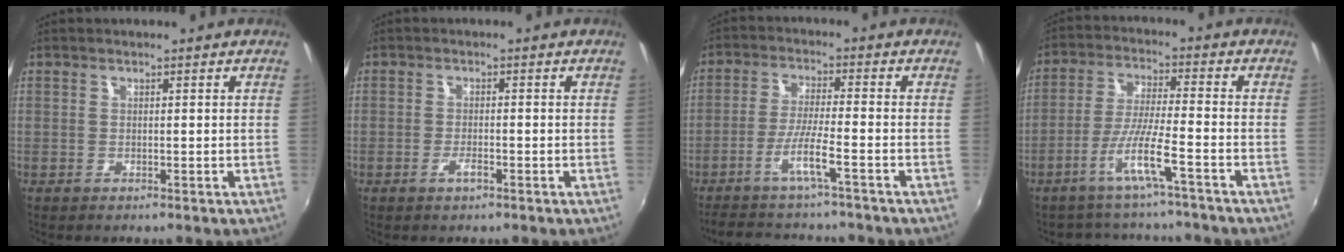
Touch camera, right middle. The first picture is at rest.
{"total": 2.0, "force": [-1.2, 0.7, 1.5], "torque": [-0.033, -0.002, -0.024]}
{"total": 9.7, "force": [-8.0, 0.0, 5.5], "torque": [-0.117, -0.011, -0.133]}
{"total": 8.3, "force": [-6.5, 0.5, 5.1], "torque": [-0.109, -0.004, -0.112]}